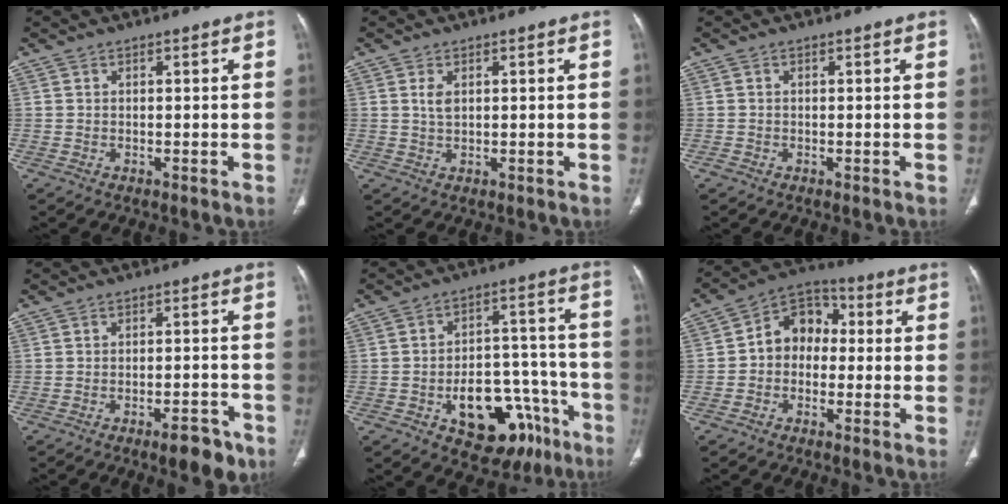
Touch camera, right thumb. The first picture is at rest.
{"total": 2.2, "force": [0.7, 1.2, 1.7], "torque": [-0.033, -0.001, 0.017]}
{"total": 0.5, "force": [-0.4, 0.3, 0.1], "torque": [-0.004, 0.001, -0.009]}
{"total": 6.1, "force": [-4.0, 1.9, 4.2], "torque": [-0.046, 0.018, -0.052]}
{"total": 18.1, "force": [-9.1, 10.6, 11.6], "torque": [-0.110, 0.076, -0.118]}
{"total": 9.1, "force": [-0.5, 7.3, 5.4], "torque": [-0.055, 0.037, -0.028]}